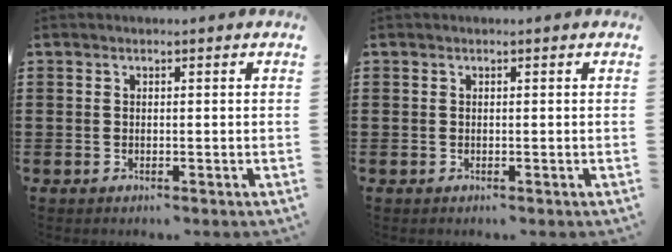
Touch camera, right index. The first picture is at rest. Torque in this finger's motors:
{"motor_torque": [-0.19, 1.95, 0.00, -0.01]}